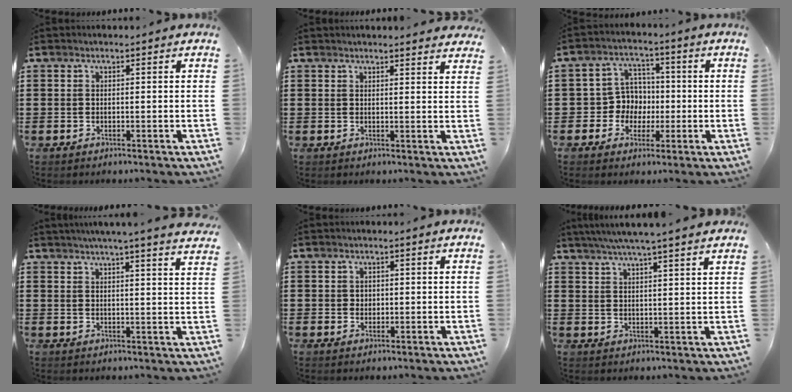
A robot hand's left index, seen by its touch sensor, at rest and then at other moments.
{"total": 2.0, "force": [2.0, 0.1, 0.2], "torque": [-0.008, -0.001, 0.039]}
{"total": 6.1, "force": [-0.5, 5.9, 1.6], "torque": [-0.052, 0.016, -0.008]}
{"total": 4.0, "force": [3.6, -1.0, 1.5], "torque": [-0.039, -0.016, 0.063]}
{"total": 1.2, "force": [0.3, 1.1, 0.4], "torque": [-0.010, 0.007, 0.006]}
{"total": 4.6, "force": [4.0, -0.5, 2.2], "torque": [-0.054, -0.012, 0.071]}